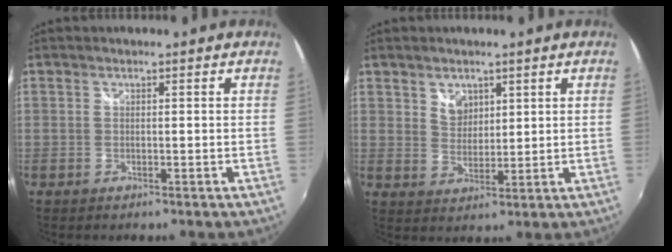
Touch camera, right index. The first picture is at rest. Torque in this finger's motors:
{"motor_torque": [0.31, 0.24, 0.28, 0.03]}